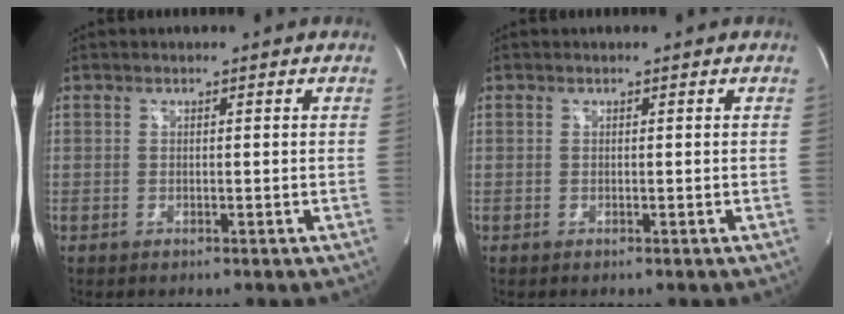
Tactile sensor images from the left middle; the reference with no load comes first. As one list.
[{"total": 0.0}]